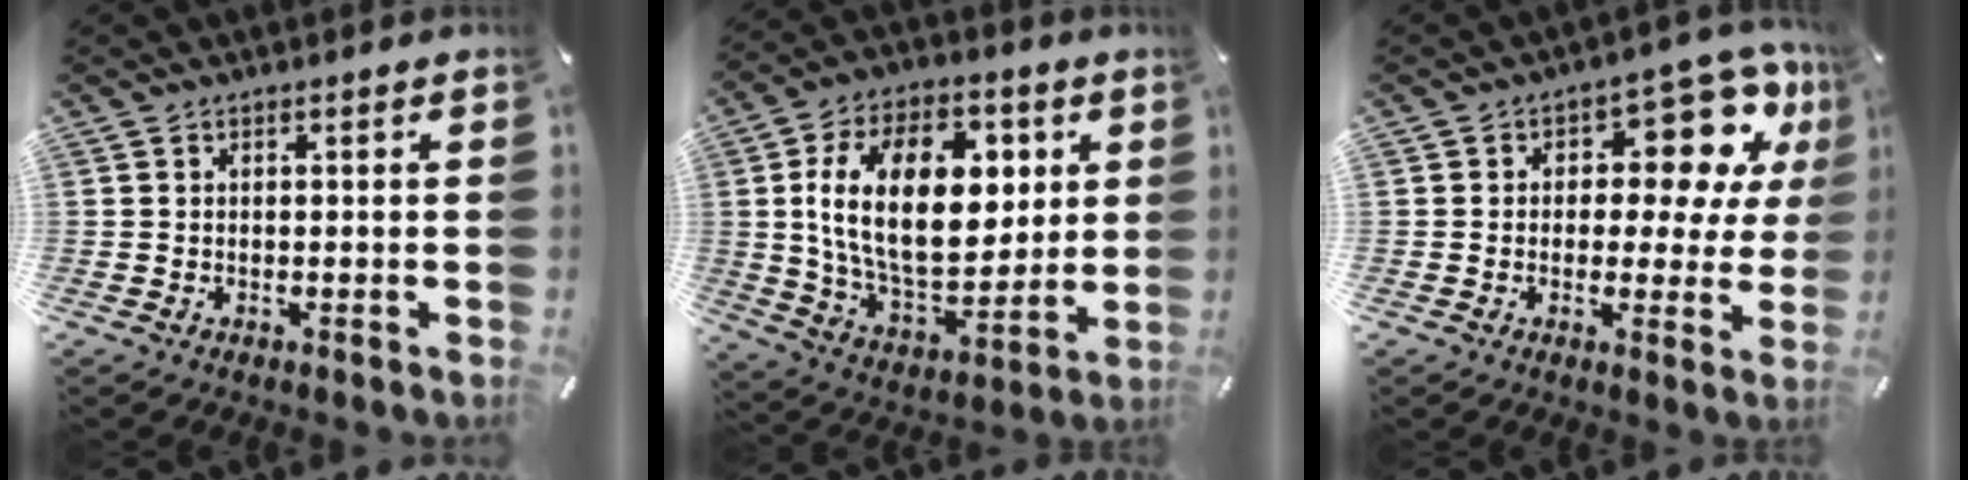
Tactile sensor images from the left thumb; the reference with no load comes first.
{"total": 22.9, "force": [4.8, 14.0, 17.5], "torque": [-0.311, -0.006, 0.078]}
{"total": 14.5, "force": [6.9, 7.8, 10.0], "torque": [-0.127, -0.049, 0.116]}